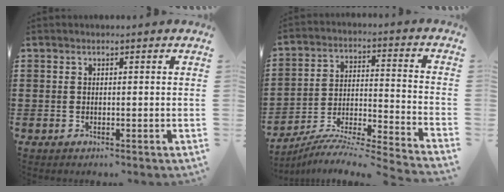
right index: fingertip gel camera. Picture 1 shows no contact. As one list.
[{"total": 6.5, "force": [-6.1, -0.2, 2.2], "torque": [-0.043, -0.013, -0.126]}]